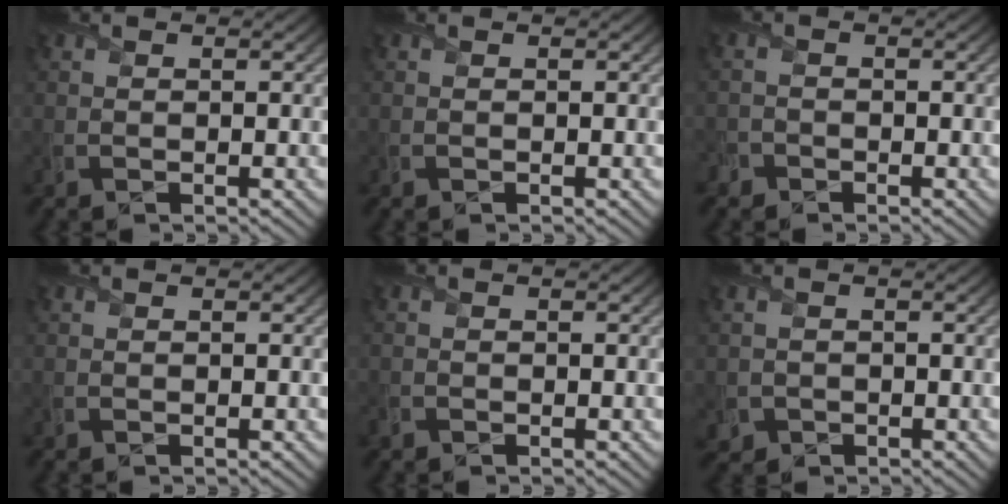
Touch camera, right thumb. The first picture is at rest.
{"total": 0.0}
{"total": 1.5, "force": [-1.1, 1.0, 0.0], "torque": [0.003, 0.000, -0.026]}
{"total": 0.0}
{"total": 0.9, "force": [-0.6, 0.6, 0.1], "torque": [-0.004, -0.005, -0.015]}
{"total": 1.6, "force": [-0.7, 1.5, 0.1], "torque": [0.001, -0.008, -0.015]}